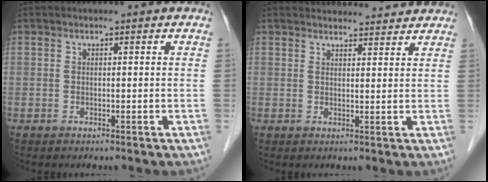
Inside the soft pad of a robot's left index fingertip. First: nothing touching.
{"total": 7.1, "force": [7.0, 1.4, 0.8], "torque": [-0.001, 0.017, 0.076]}